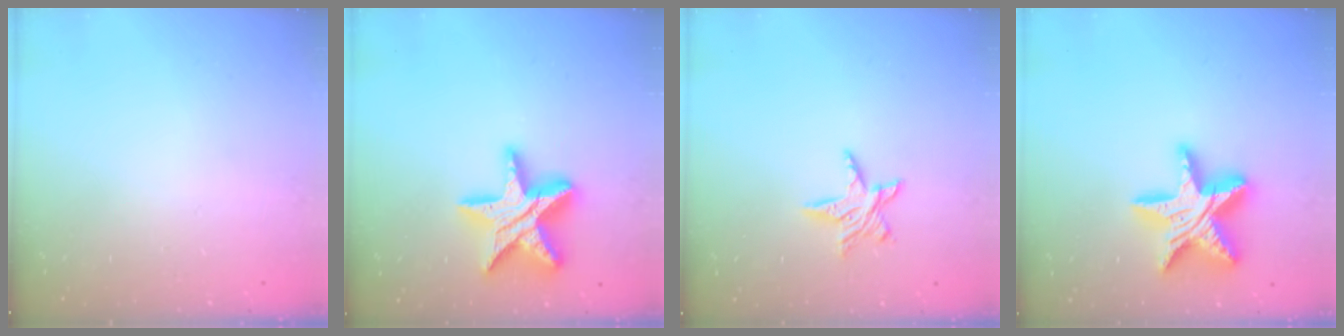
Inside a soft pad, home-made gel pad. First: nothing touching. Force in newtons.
{"total": 21.1, "press": 21.0, "slide": 1.7}
{"total": 7.2, "press": 7.2, "slide": 0.2}
{"total": 20.0, "press": 19.9, "slide": 1.8}